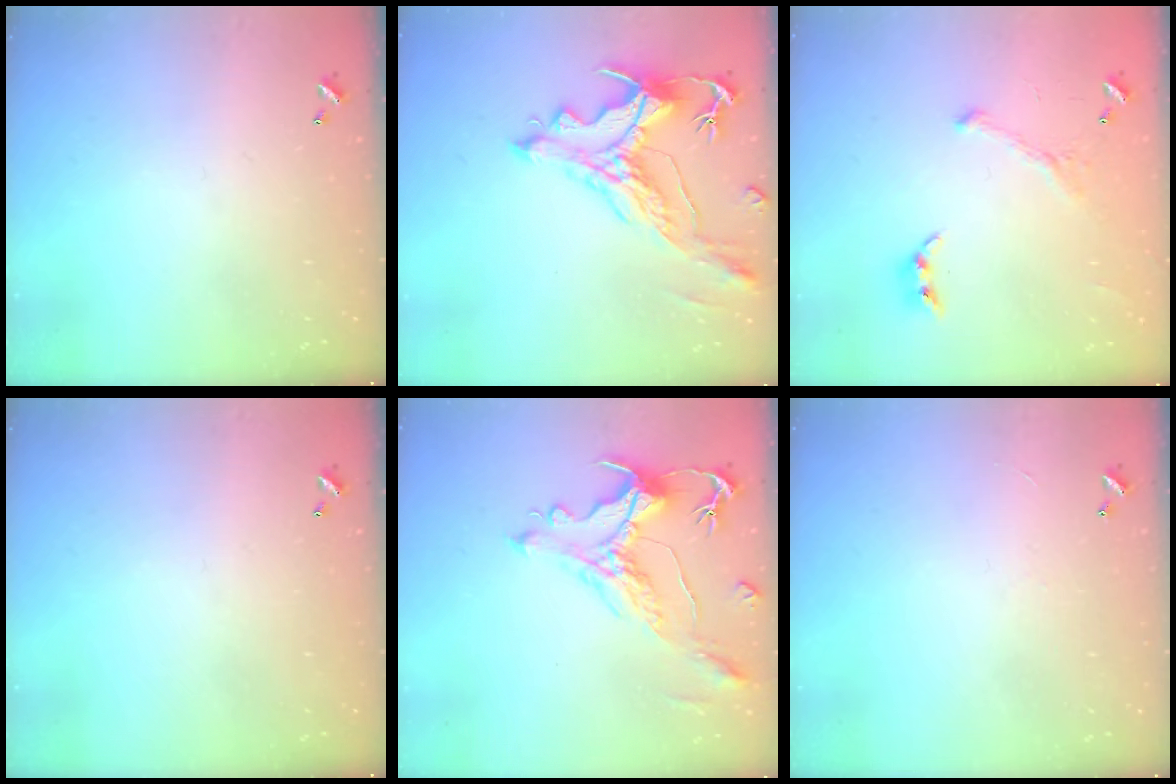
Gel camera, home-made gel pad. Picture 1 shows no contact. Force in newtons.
{"total": 2.9, "press": 2.6, "slide": 1.5}
{"total": 2.0, "press": 2.0, "slide": 0.4}
{"total": 0.0}
{"total": 1.2, "press": 0.2, "slide": 1.2}
{"total": 1.2, "press": 1.1, "slide": 0.4}